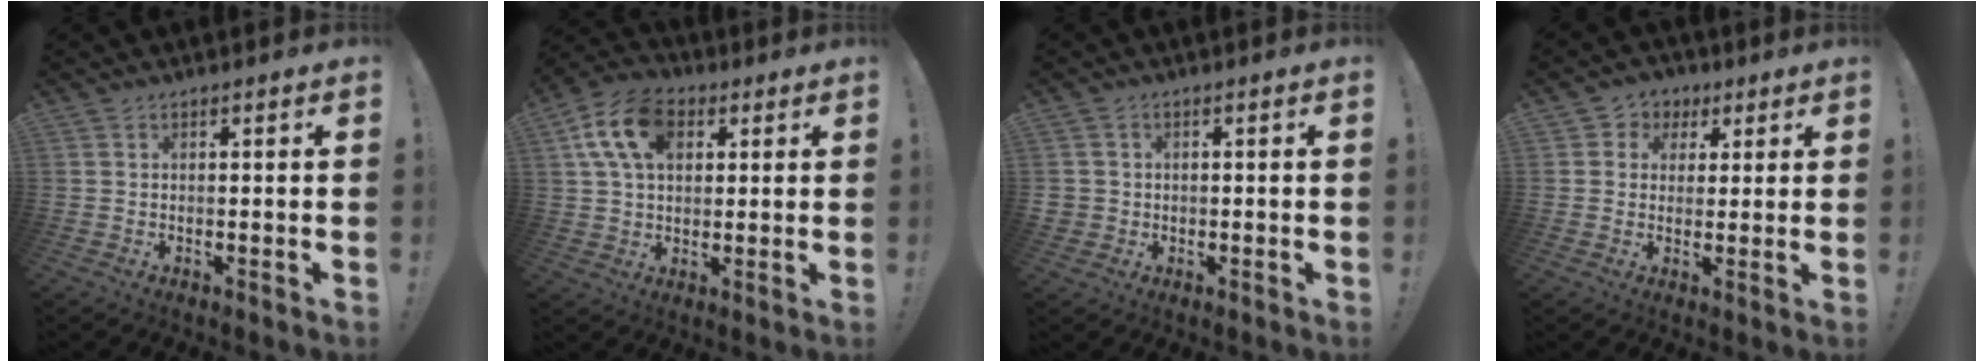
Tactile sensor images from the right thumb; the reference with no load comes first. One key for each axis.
{"total": 14.3, "fx": 5.1, "fy": 9.6, "fz": 9.4, "tx": -0.168, "ty": -0.002, "tz": 0.097}
{"total": 2.4, "fx": 0.3, "fy": 2.3, "fz": 0.5, "tx": -0.004, "ty": 0.000, "tz": 0.006}
{"total": 5.4, "fx": 1.2, "fy": 5.1, "fz": 1.1, "tx": -0.009, "ty": -0.005, "tz": 0.026}